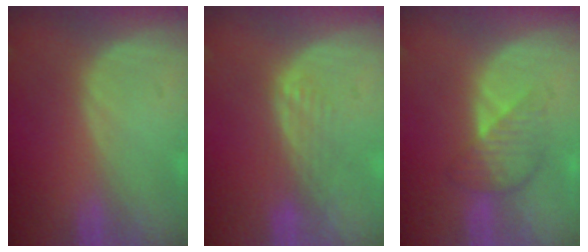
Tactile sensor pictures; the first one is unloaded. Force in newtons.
{"total": 3.5, "press": 2.9, "slide": 1.9}
{"total": 4.3, "press": 4.3, "slide": 0.2}